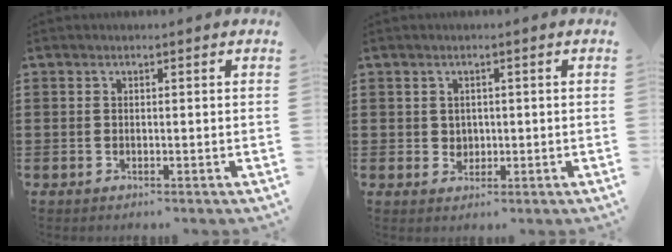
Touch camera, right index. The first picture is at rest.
{"total": 1.7, "force": [0.6, 1.6, 0.3], "torque": [-0.013, 0.009, 0.010]}